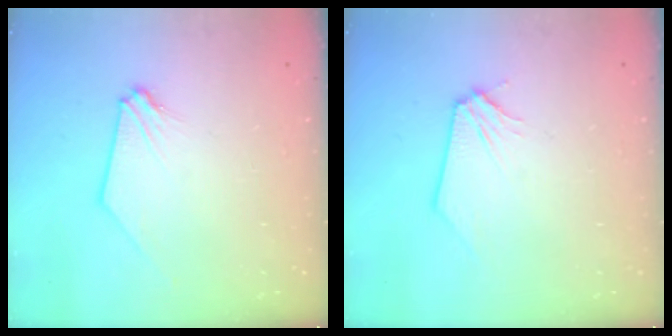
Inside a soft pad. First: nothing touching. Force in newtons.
{"total": 0.0}